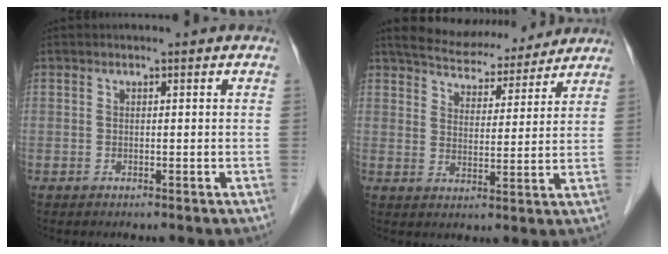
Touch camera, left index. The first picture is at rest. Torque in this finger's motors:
{"motor_torque": [-0.18, -0.68, 0.16, 0.06]}